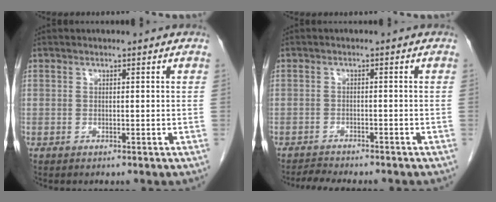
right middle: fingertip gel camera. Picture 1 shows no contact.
{"total": 4.2, "force": [-3.9, 0.2, 1.4], "torque": [-0.022, -0.012, -0.060]}